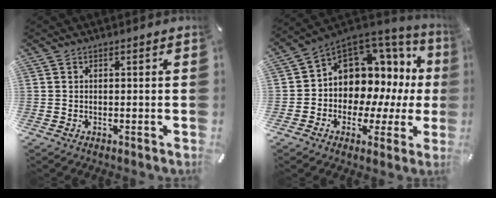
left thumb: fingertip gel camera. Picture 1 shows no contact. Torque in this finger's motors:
{"motor_torque": [2.50, 2.51, 1.91, -0.07, 0.15]}